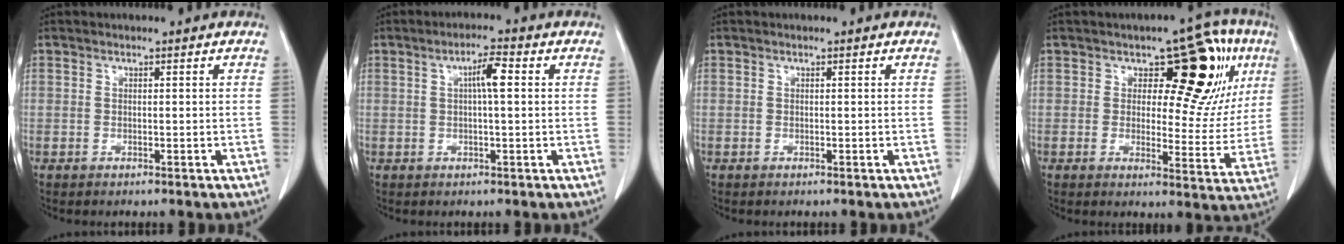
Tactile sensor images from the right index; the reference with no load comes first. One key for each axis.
{"total": 3.8, "fx": 0.7, "fy": 0.4, "fz": 3.7, "tx": -0.068, "ty": 0.007, "tz": 0.011}
{"total": 0.0}
{"total": 15.0, "fx": 5.9, "fy": 6.9, "fz": 11.9, "tx": -0.126, "ty": 0.018, "tz": 0.079}